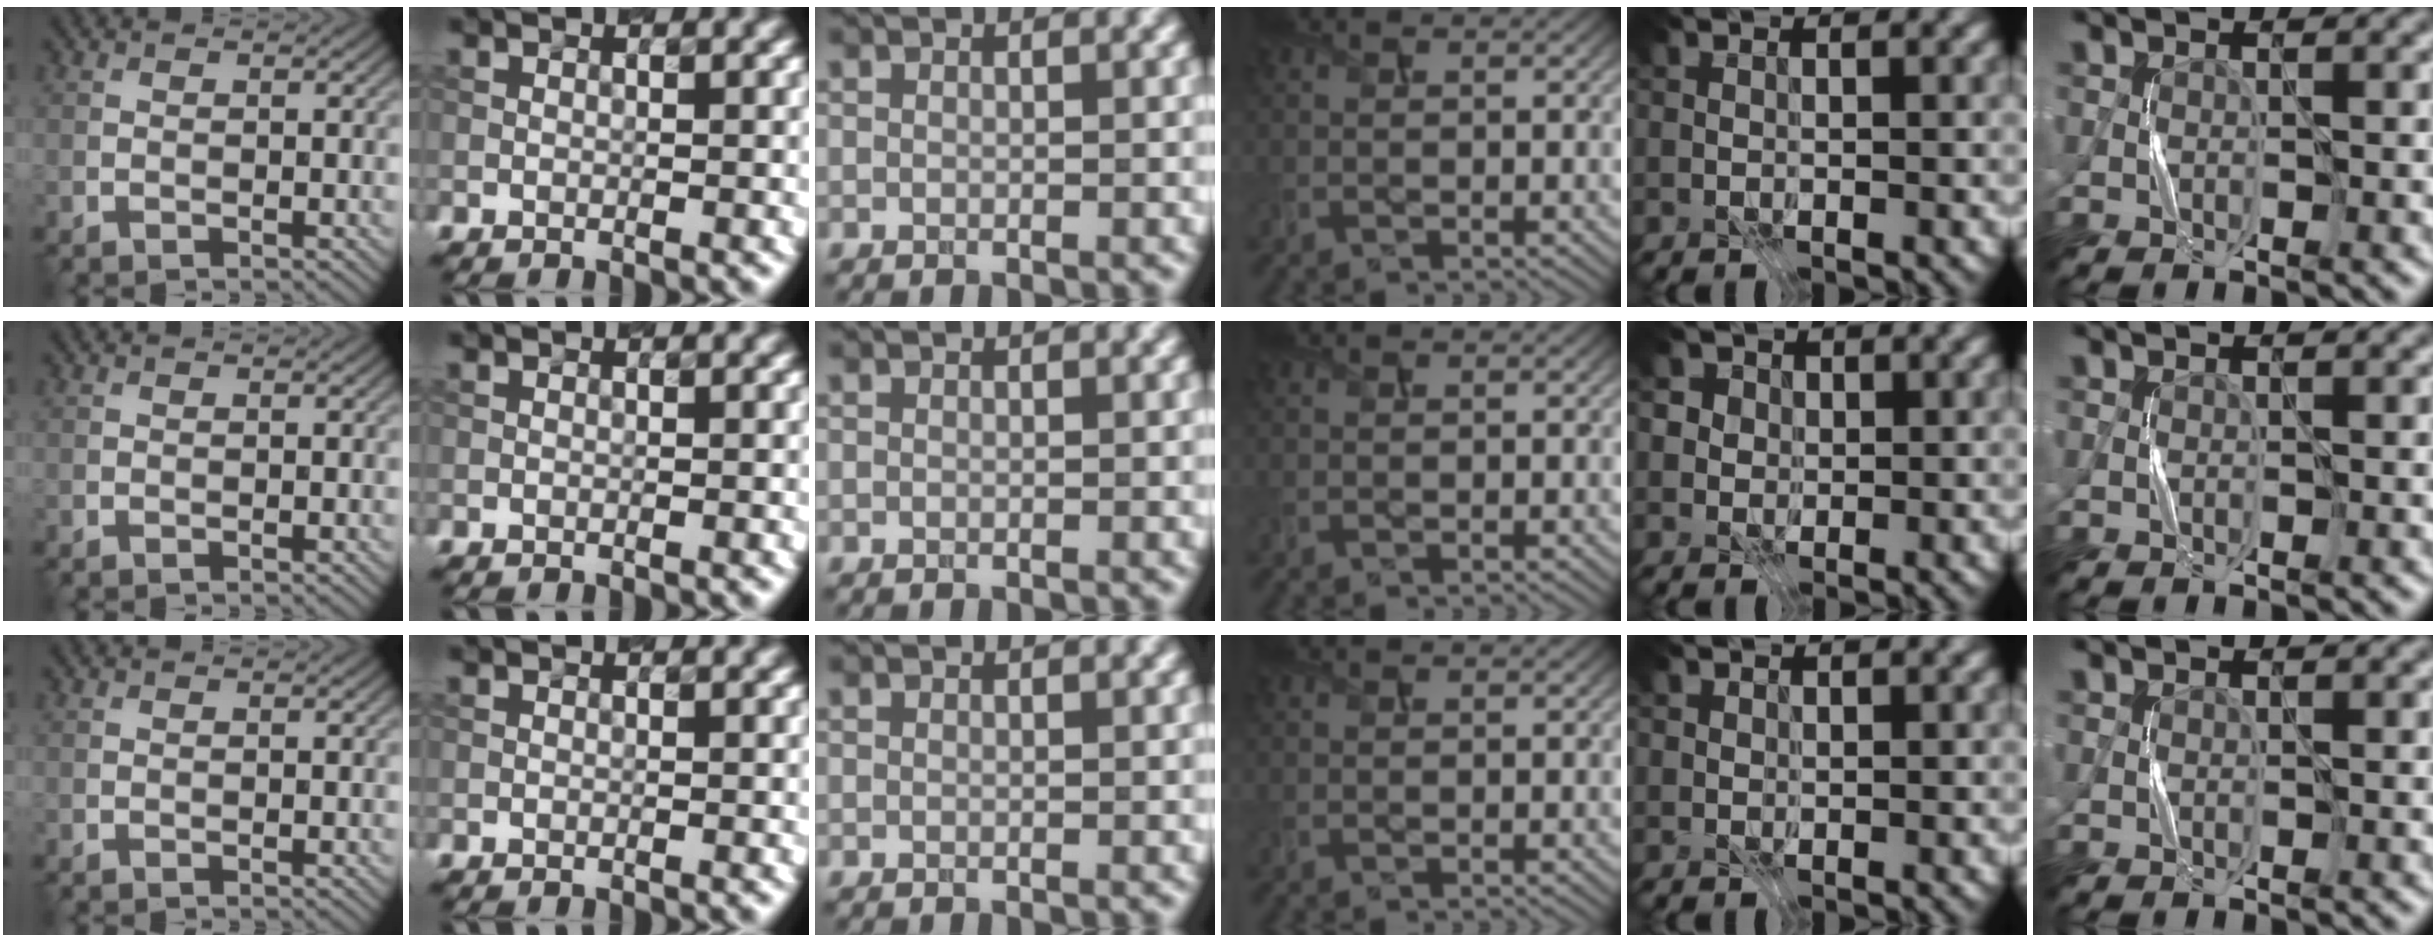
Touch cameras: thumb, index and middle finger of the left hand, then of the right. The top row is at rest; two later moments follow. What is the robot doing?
{"motion": "press", "object": "calculator"}